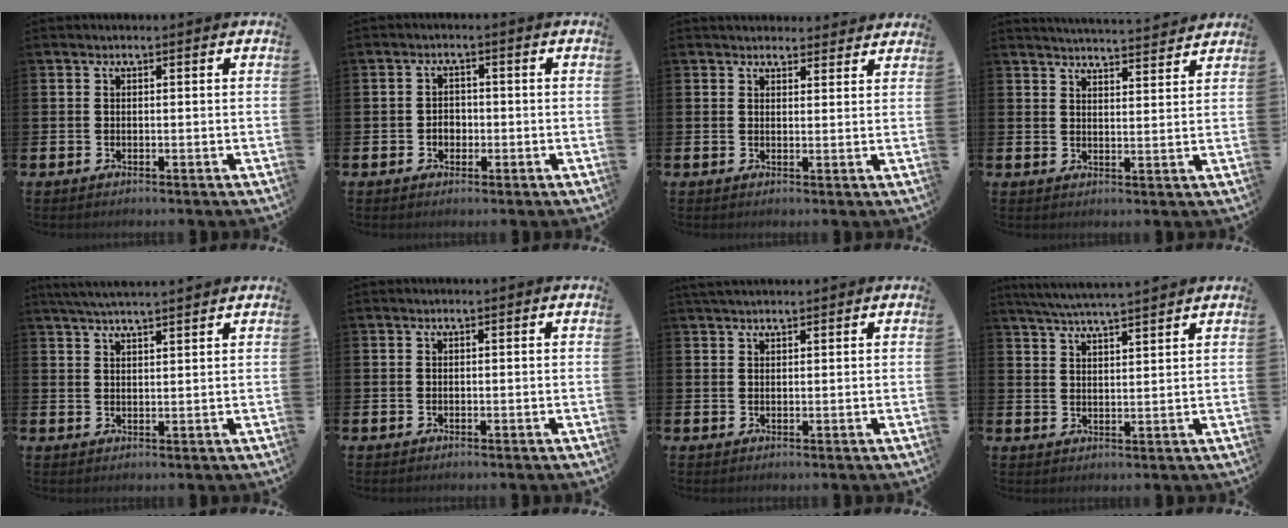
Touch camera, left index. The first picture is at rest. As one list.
[{"total": 2.2, "force": [-0.5, 1.8, 1.1], "torque": [-0.007, 0.000, -0.017]}, {"total": 2.9, "force": [2.7, 0.8, -0.1], "torque": [0.008, -0.012, 0.049]}, {"total": 4.5, "force": [4.5, -0.1, 0.0], "torque": [-0.007, -0.033, 0.079]}, {"total": 4.0, "force": [3.8, 0.0, 1.2], "torque": [-0.027, -0.009, 0.069]}, {"total": 0.0}, {"total": 1.9, "force": [1.8, 0.5, 0.6], "torque": [-0.004, -0.001, 0.030]}, {"total": 5.1, "force": [4.9, -0.3, 1.3], "torque": [-0.042, -0.022, 0.089]}]